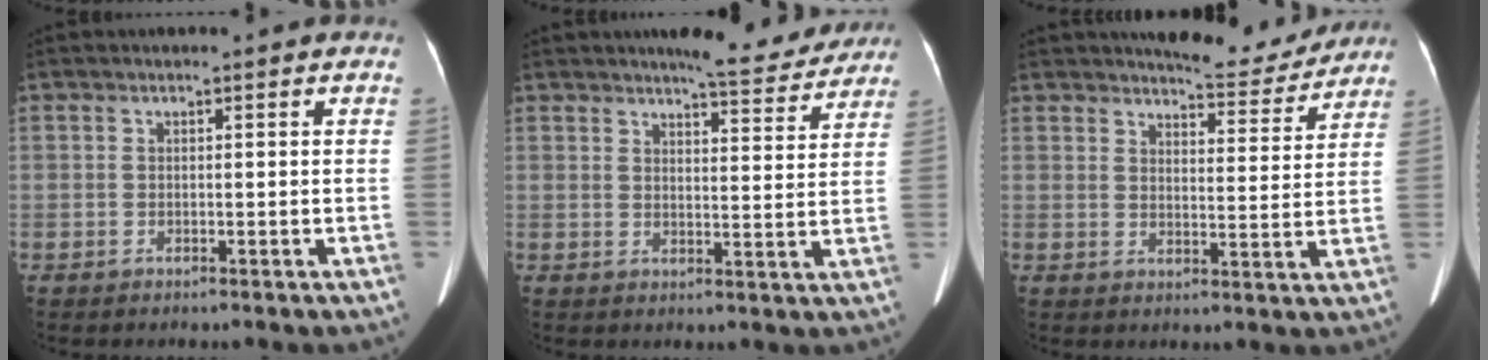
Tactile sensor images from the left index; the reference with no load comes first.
{"total": 8.9, "force": [8.2, 1.5, 3.1], "torque": [-0.036, -0.007, 0.096]}
{"total": 8.8, "force": [8.5, 1.7, 1.6], "torque": [-0.018, -0.013, 0.108]}